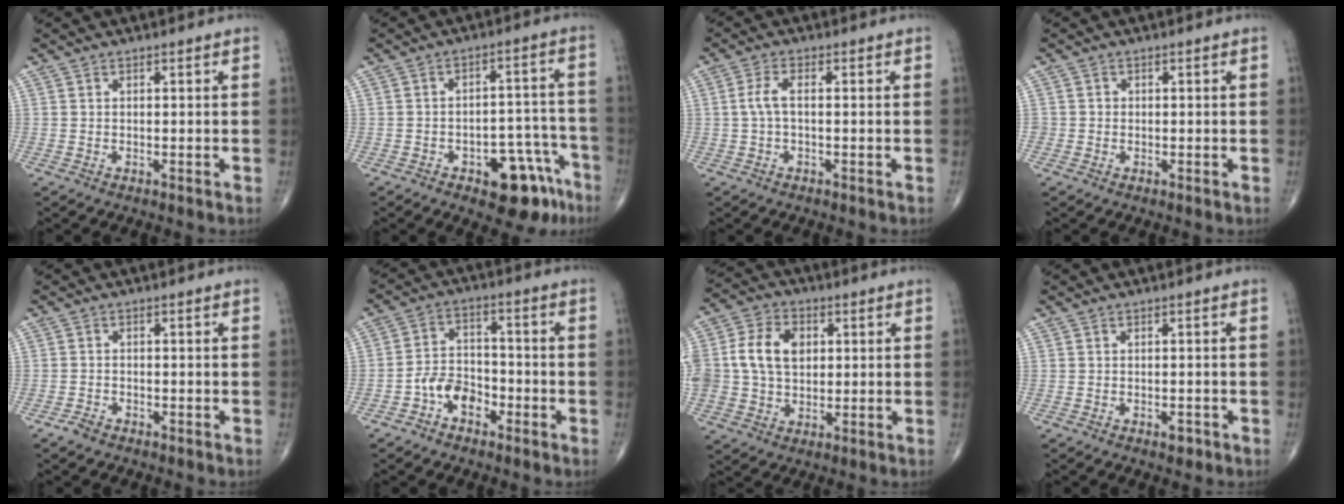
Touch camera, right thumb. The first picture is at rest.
{"total": 12.1, "force": [-6.7, 5.8, 8.2], "torque": [-0.068, 0.054, -0.082]}
{"total": 3.3, "force": [0.0, 1.3, 3.1], "torque": [-0.075, 0.008, -0.003]}
{"total": 1.2, "force": [-0.2, 1.1, 0.0], "torque": [0.008, 0.006, -0.006]}
{"total": 1.7, "force": [-1.4, 0.8, 0.7], "torque": [-0.020, 0.005, -0.025]}
{"total": 7.1, "force": [-3.5, 4.8, 3.9], "torque": [-0.050, 0.035, -0.070]}
{"total": 12.1, "force": [1.6, 9.0, 7.9], "torque": [-0.138, 0.014, 0.029]}
{"total": 1.6, "force": [-0.9, 0.8, 1.1], "torque": [-0.015, 0.001, -0.013]}